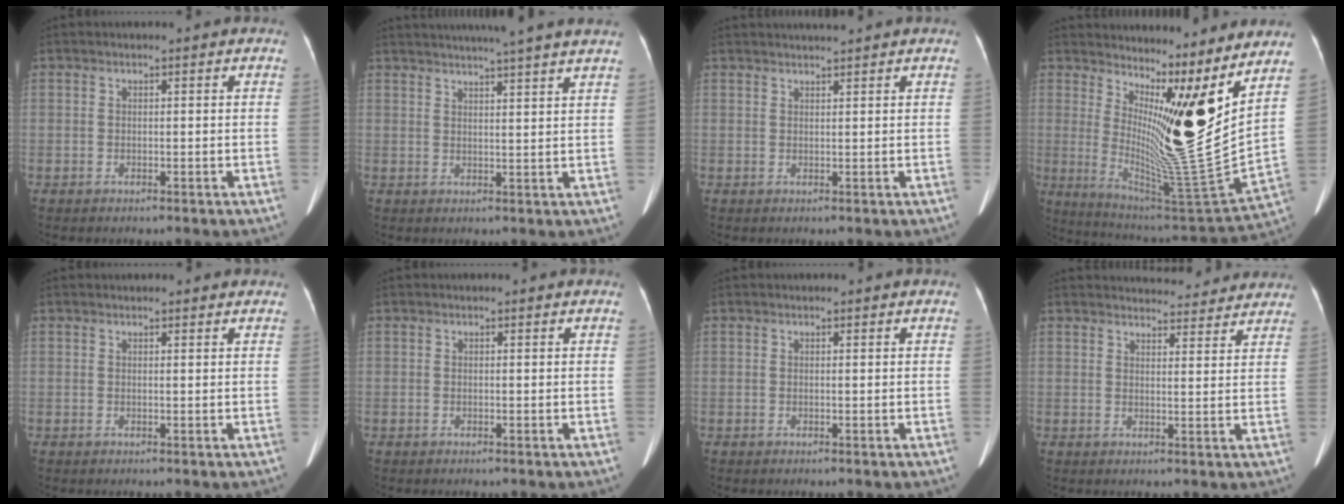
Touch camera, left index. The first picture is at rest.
{"total": 14.1, "force": [12.4, -1.0, 6.6], "torque": [-0.110, 0.005, 0.155]}
{"total": 2.5, "force": [2.4, -0.5, 0.6], "torque": [-0.004, 0.017, 0.042]}
{"total": 18.7, "force": [7.9, 0.7, 16.9], "torque": [-0.270, -0.038, 0.133]}
{"total": 2.8, "force": [2.6, 0.7, 0.9], "torque": [-0.012, 0.020, 0.027]}
{"total": 0.0}
{"total": 0.0}
{"total": 9.7, "force": [9.4, 2.1, 1.5], "torque": [-0.002, 0.008, 0.101]}